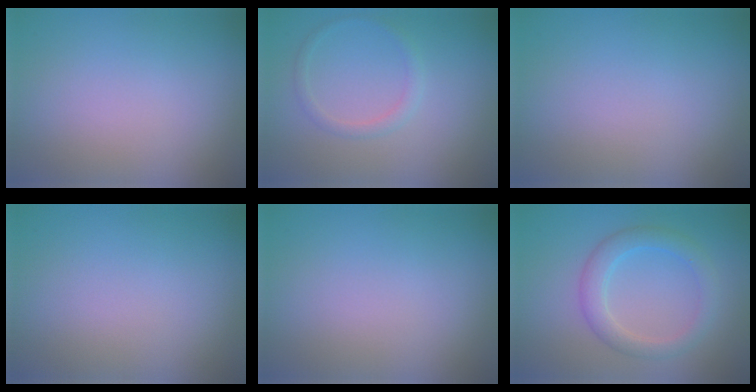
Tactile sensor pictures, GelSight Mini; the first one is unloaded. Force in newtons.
{"total": 1.4, "press": 1.4, "slide": 0.1}
{"total": 0.0}
{"total": 0.0}
{"total": 0.0}
{"total": 3.1, "press": 3.1, "slide": 0.1}